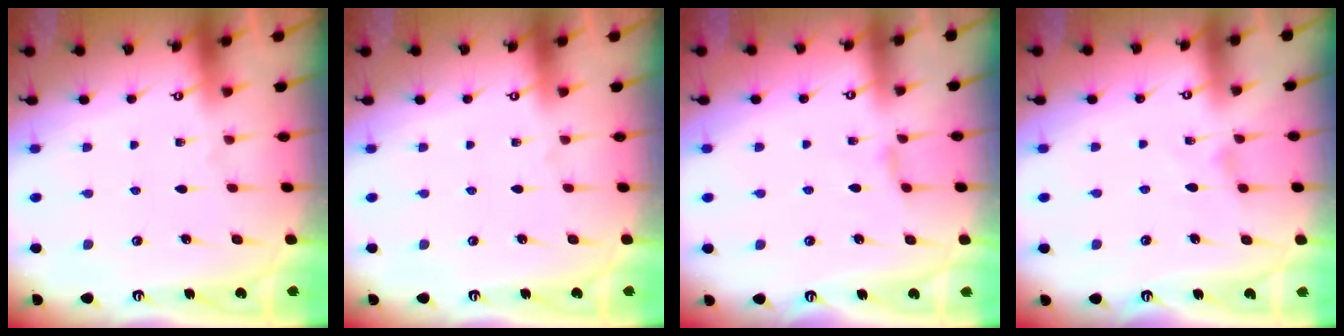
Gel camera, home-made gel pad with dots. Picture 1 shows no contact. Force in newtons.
{"total": 0.0}
{"total": 1.5, "press": 1.5, "slide": 0.3}
{"total": 2.1, "press": 2.1, "slide": 0.4}